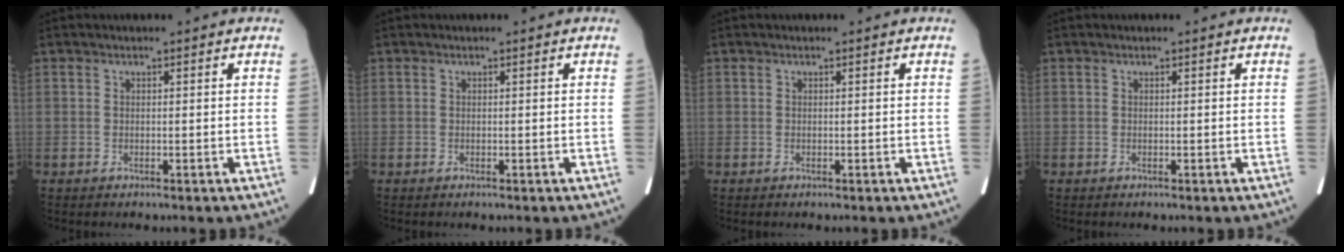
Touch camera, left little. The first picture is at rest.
{"total": 0.0}
{"total": 0.0}
{"total": 0.0}